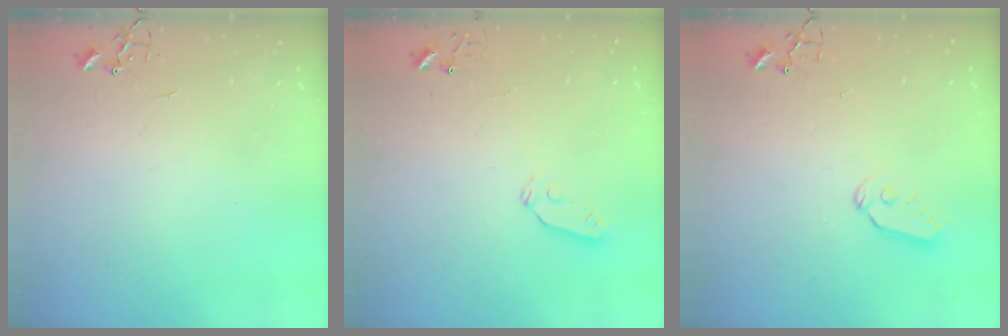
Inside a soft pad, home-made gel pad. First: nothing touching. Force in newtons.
{"total": 3.9, "press": 3.8, "slide": 0.6}
{"total": 7.4, "press": 7.4, "slide": 0.5}